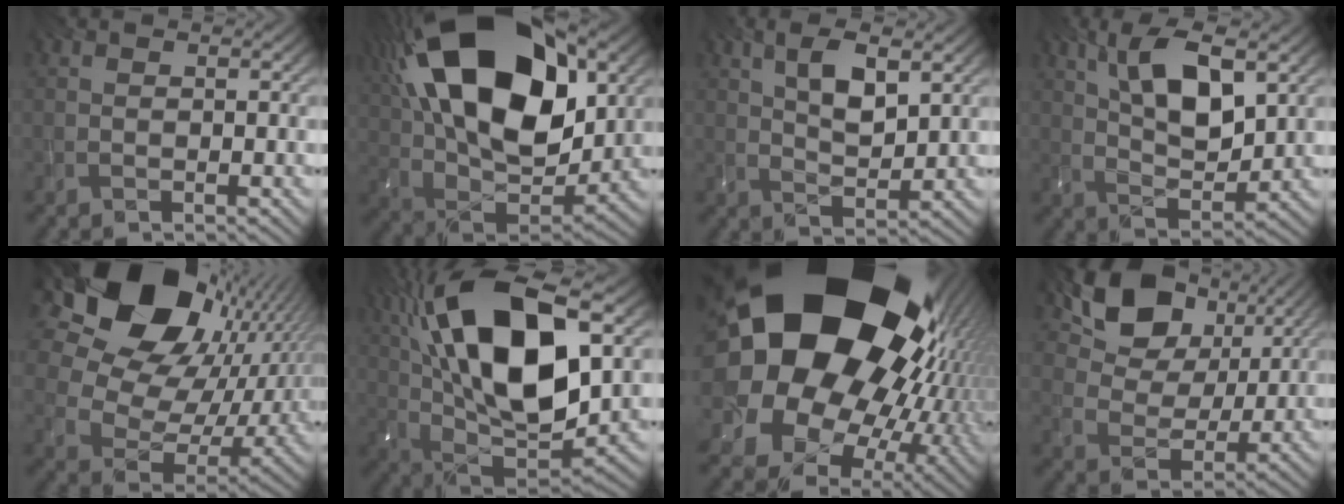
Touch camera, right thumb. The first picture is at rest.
{"total": 23.4, "force": [8.1, 13.4, 17.3], "torque": [-0.361, 0.046, 0.133]}
{"total": 6.6, "force": [2.8, 2.9, 5.2], "torque": [-0.105, -0.002, 0.051]}
{"total": 11.0, "force": [4.3, 5.0, 8.8], "torque": [-0.171, 0.006, 0.082]}
{"total": 21.9, "force": [9.5, 14.6, 13.2], "torque": [-0.271, 0.028, 0.177]}
{"total": 20.1, "force": [6.0, 9.5, 16.7], "torque": [-0.331, 0.030, 0.094]}
{"total": 26.4, "force": [7.5, 20.8, 14.3], "torque": [-0.326, -0.037, 0.136]}
{"total": 12.1, "force": [6.6, 8.1, 6.0], "torque": [-0.122, 0.002, 0.113]}